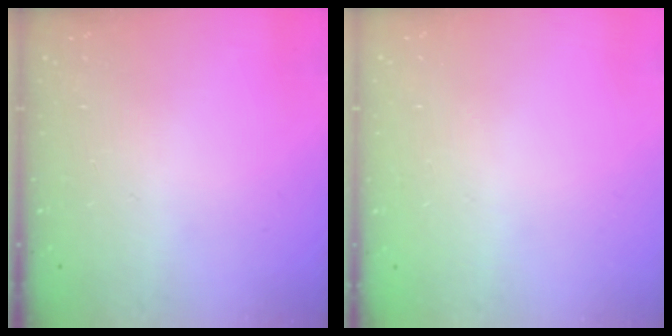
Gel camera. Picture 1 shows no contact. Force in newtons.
{"total": 0.0}